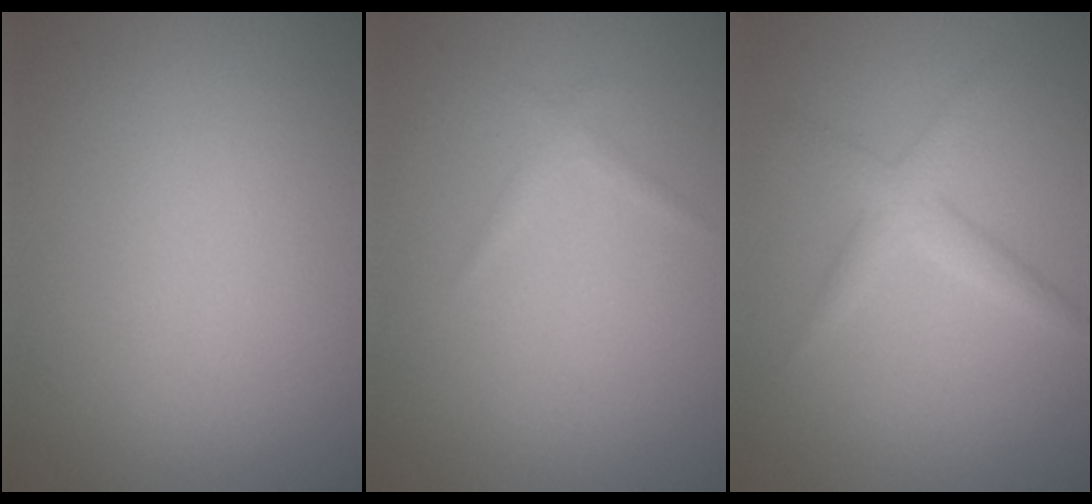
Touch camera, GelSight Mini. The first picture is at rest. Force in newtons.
{"total": 0.8, "press": 0.8, "slide": 0.1}
{"total": 2.2, "press": 2.2, "slide": 0.1}